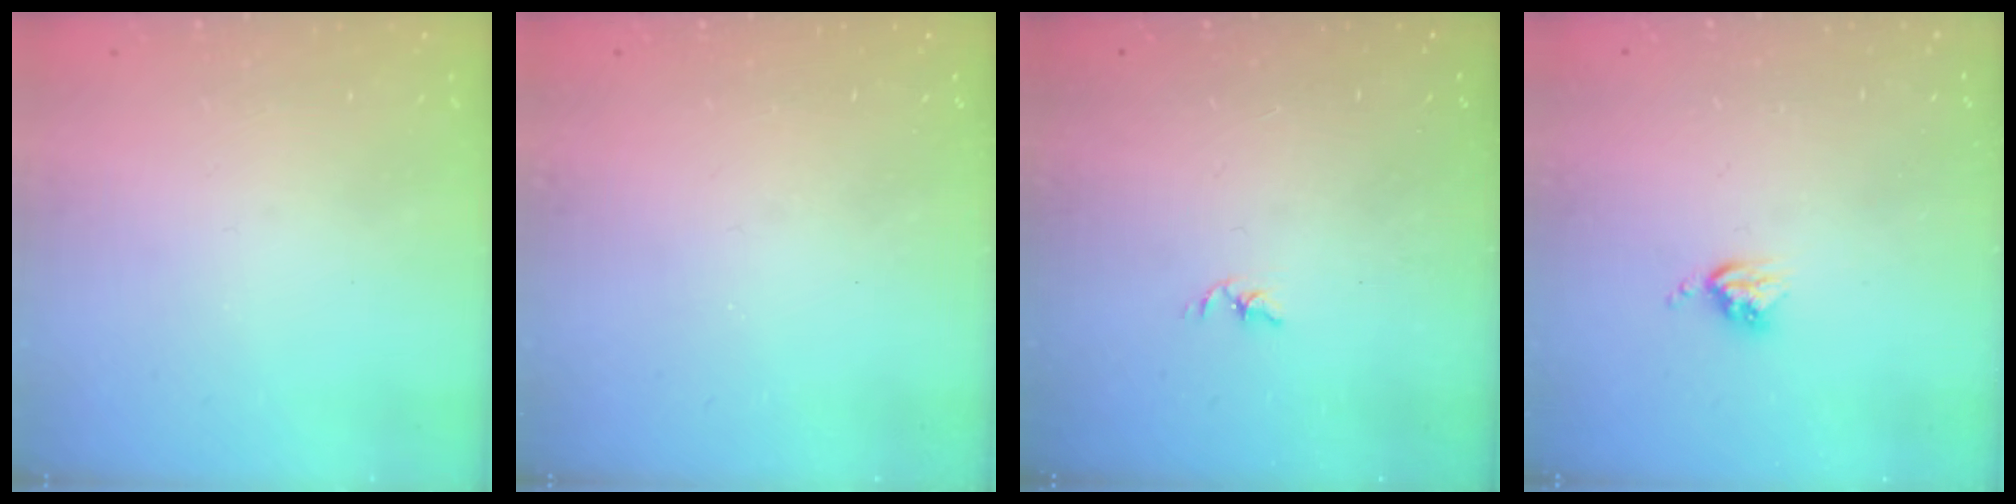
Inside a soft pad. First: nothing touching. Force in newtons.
{"total": 0.0}
{"total": 1.8, "press": 1.7, "slide": 0.3}
{"total": 3.9, "press": 3.9, "slide": 0.5}